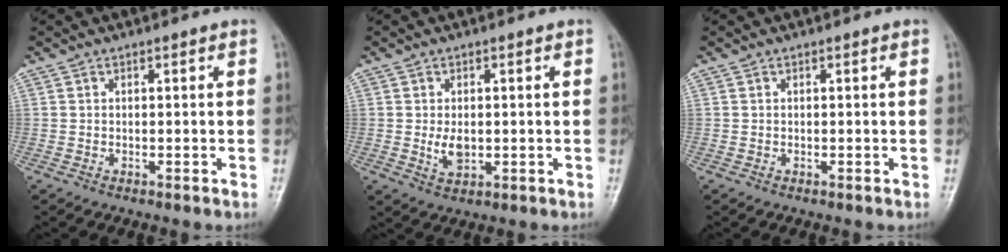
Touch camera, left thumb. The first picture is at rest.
{"total": 3.8, "force": [-0.1, 2.4, 3.0], "torque": [-0.048, -0.007, 0.004]}
{"total": 0.0}